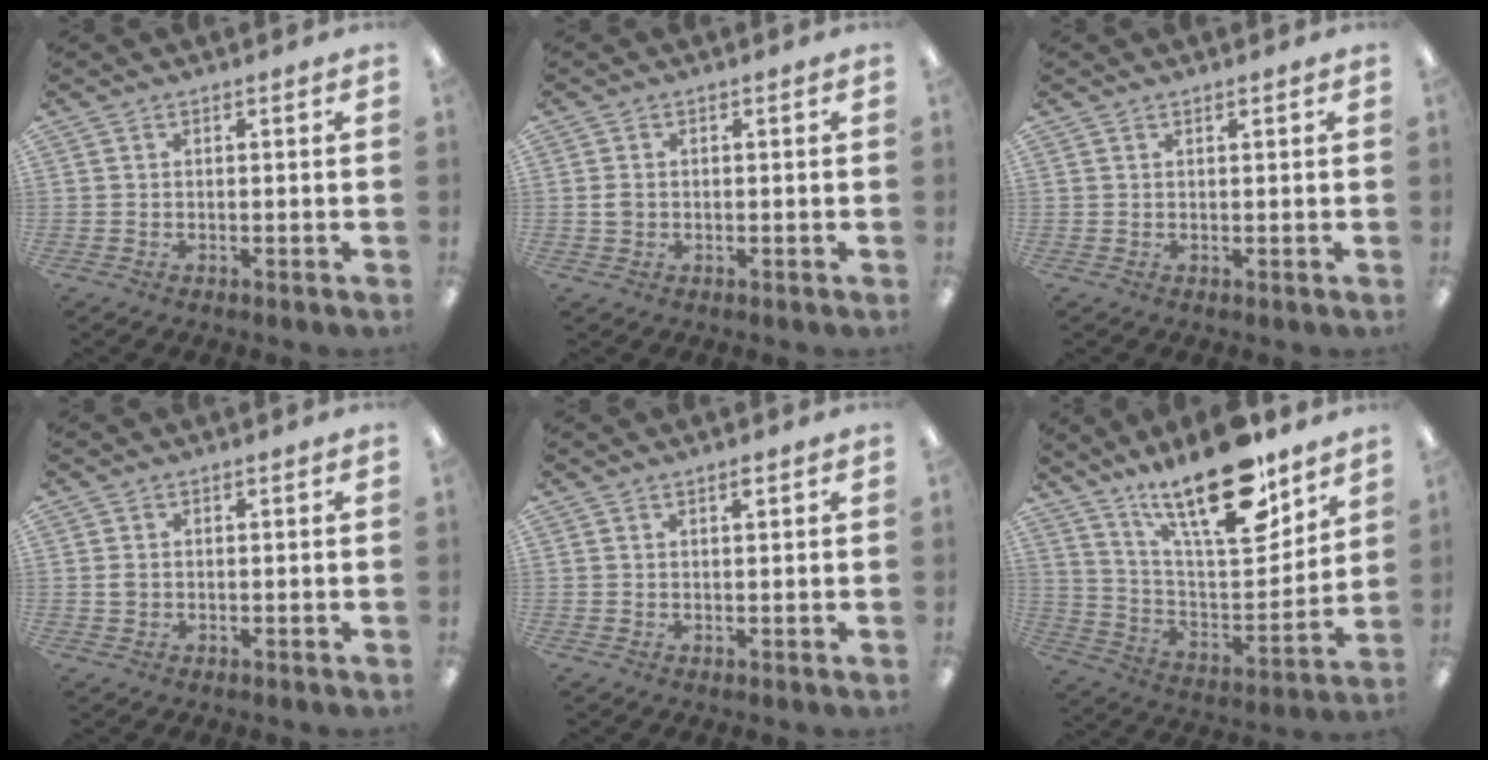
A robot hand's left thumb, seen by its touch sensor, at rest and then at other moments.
{"total": 1.6, "force": [-0.1, 1.2, 1.0], "torque": [-0.020, 0.002, -0.002]}
{"total": 0.8, "force": [0.7, 0.1, 0.4], "torque": [-0.008, 0.000, 0.012]}
{"total": 1.3, "force": [0.0, 0.9, 0.9], "torque": [-0.018, 0.003, 0.000]}
{"total": 1.4, "force": [1.1, 0.2, 0.9], "torque": [-0.020, 0.000, 0.018]}
{"total": 22.6, "force": [16.1, 7.4, 14.0], "torque": [-0.238, -0.104, 0.273]}